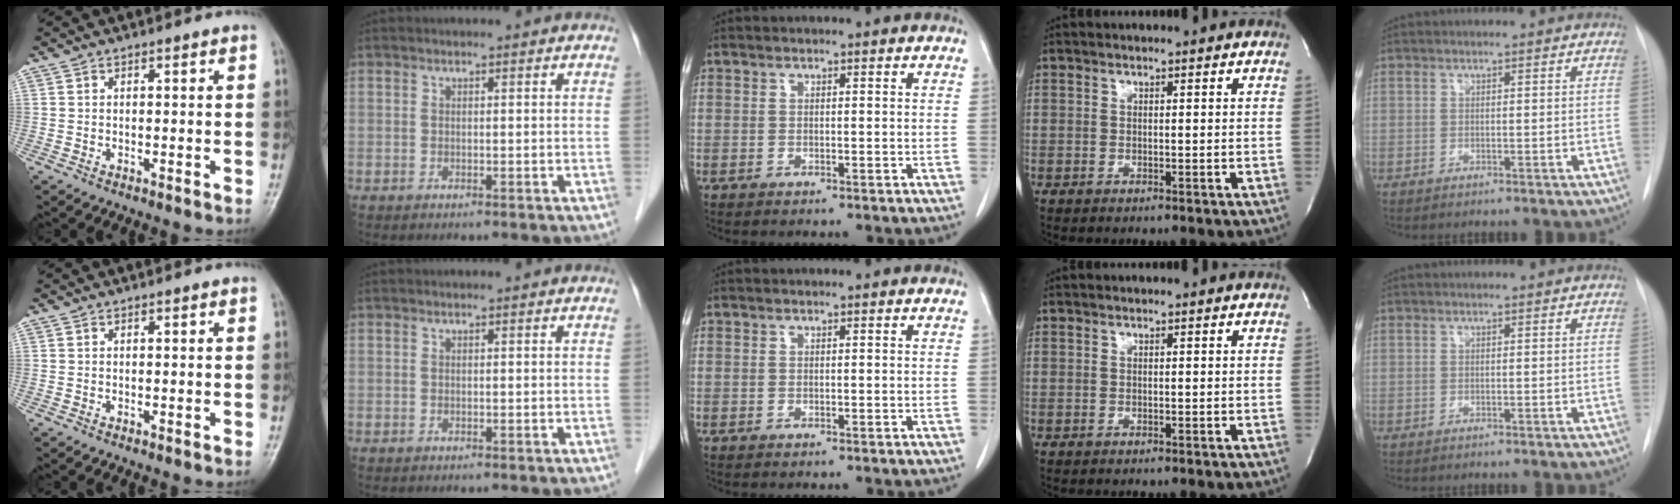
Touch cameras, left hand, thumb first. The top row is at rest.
{}